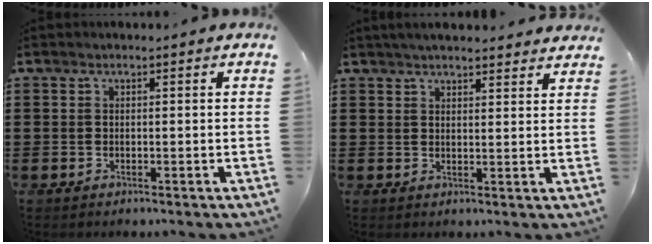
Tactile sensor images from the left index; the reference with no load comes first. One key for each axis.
{"total": 3.0, "fx": 2.9, "fy": 0.1, "fz": 0.6, "tx": -0.018, "ty": -0.004, "tz": 0.054}